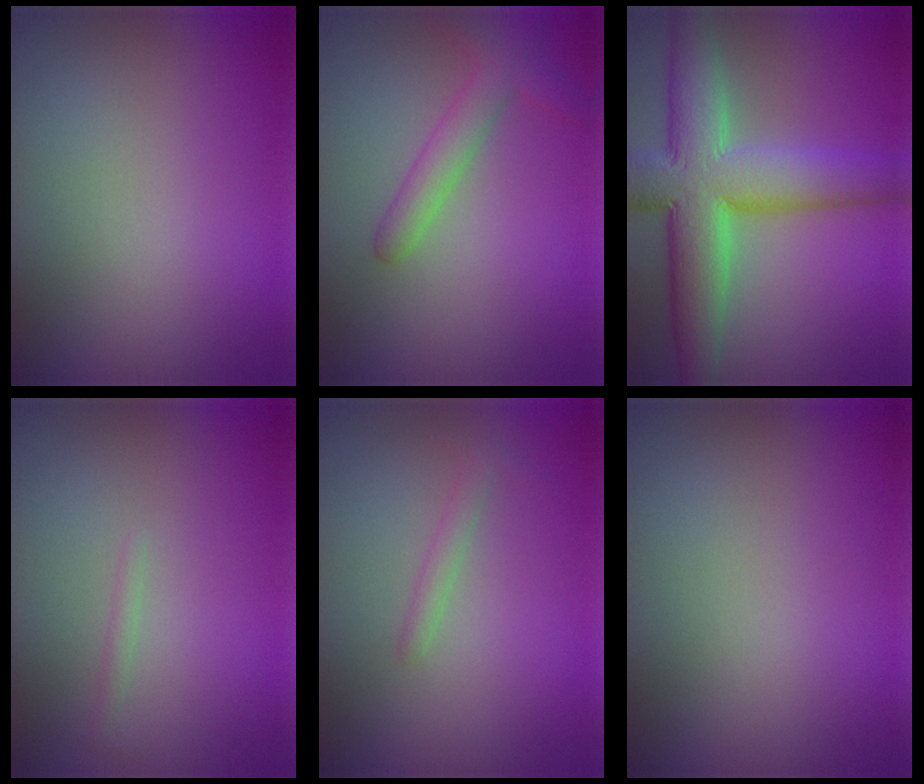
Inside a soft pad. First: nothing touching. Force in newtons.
{"total": 2.8, "press": 2.7, "slide": 0.2}
{"total": 10.1, "press": 10.1, "slide": 0.8}
{"total": 0.6, "press": 0.6, "slide": 0.0}
{"total": 1.1, "press": 1.1, "slide": 0.1}
{"total": 0.0}